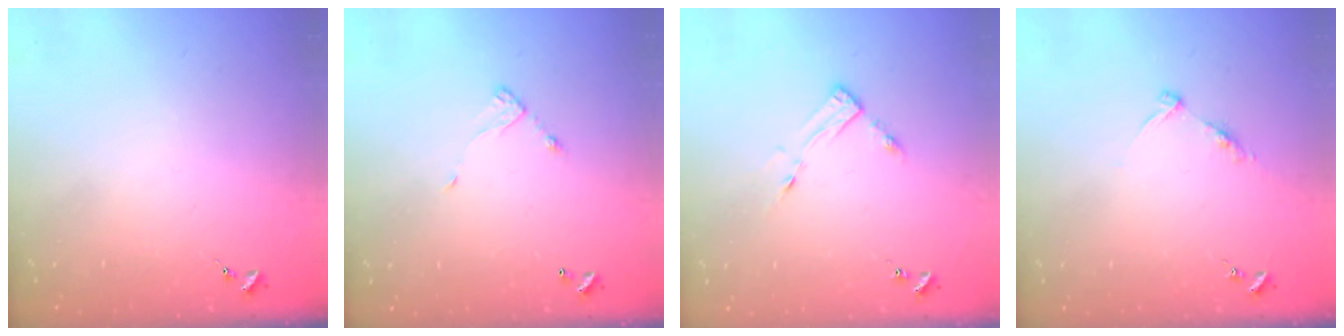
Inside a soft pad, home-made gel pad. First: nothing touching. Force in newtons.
{"total": 4.9, "press": 4.9, "slide": 0.4}
{"total": 4.2, "press": 4.2, "slide": 0.5}
{"total": 6.2, "press": 6.2, "slide": 0.7}